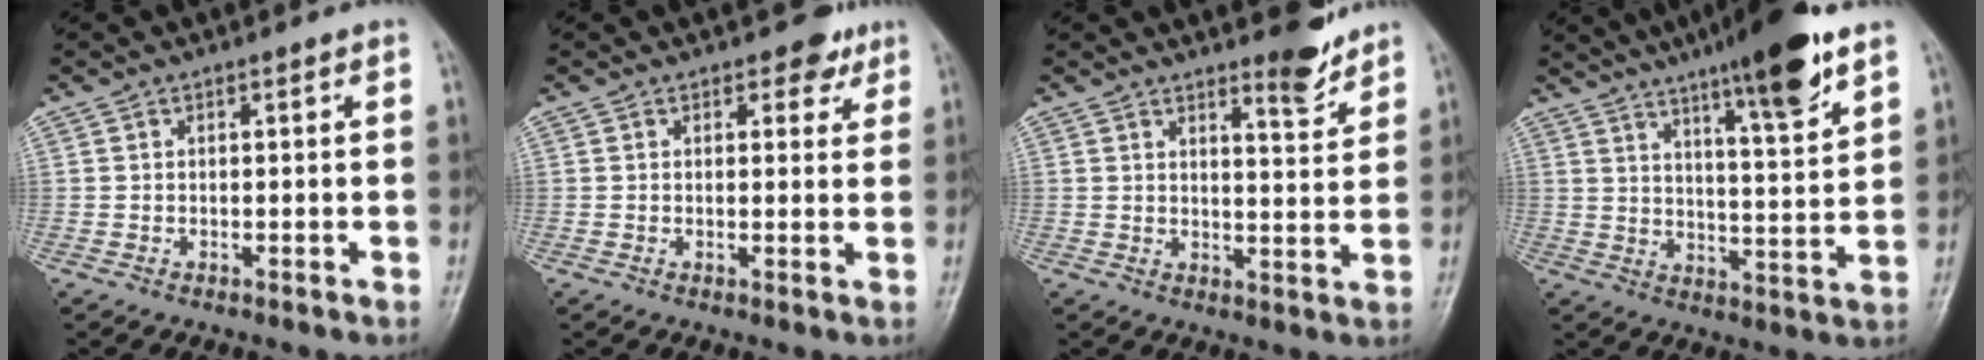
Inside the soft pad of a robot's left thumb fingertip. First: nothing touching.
{"total": 3.2, "force": [2.1, 2.0, 1.3], "torque": [0.009, -0.009, 0.024]}
{"total": 5.3, "force": [4.4, 1.1, 2.6], "torque": [-0.027, -0.041, 0.065]}
{"total": 15.1, "force": [9.9, 2.3, 11.2], "torque": [-0.161, -0.049, 0.154]}